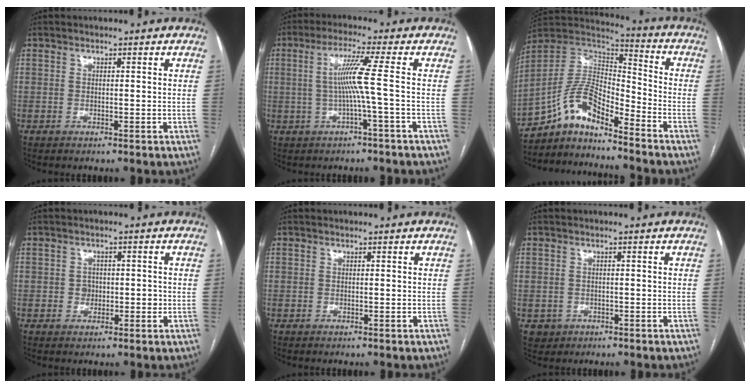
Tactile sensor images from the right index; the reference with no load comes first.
{"total": 5.9, "force": [-0.4, -1.8, 5.6], "torque": [-0.111, 0.010, -0.001]}
{"total": 11.4, "force": [-8.7, 3.0, 6.8], "torque": [-0.136, 0.036, -0.161]}
{"total": 2.5, "force": [-0.3, 2.1, 1.4], "torque": [-0.015, 0.007, -0.002]}
{"total": 0.0}
{"total": 2.5, "force": [-0.9, 2.3, 0.2], "torque": [0.004, 0.007, -0.009]}